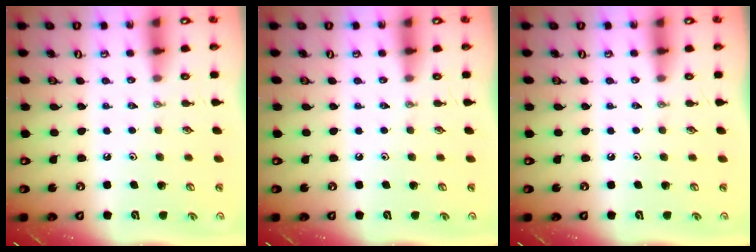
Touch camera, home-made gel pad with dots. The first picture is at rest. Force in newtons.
{"total": 0.0}
{"total": 0.0}